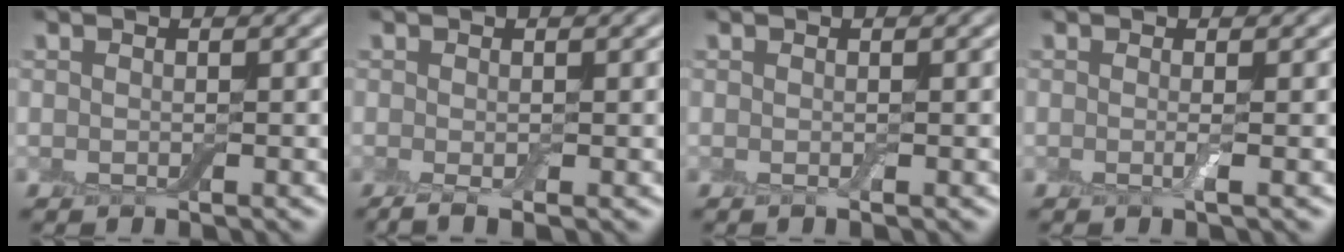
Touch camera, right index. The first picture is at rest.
{"total": 2.1, "force": [-0.7, 0.3, 1.9], "torque": [-0.039, -0.008, -0.014]}
{"total": 0.5, "force": [-0.1, 0.0, 0.5], "torque": [-0.011, -0.003, -0.002]}
{"total": 1.0, "force": [-0.1, 0.1, 1.0], "torque": [-0.020, -0.006, -0.006]}